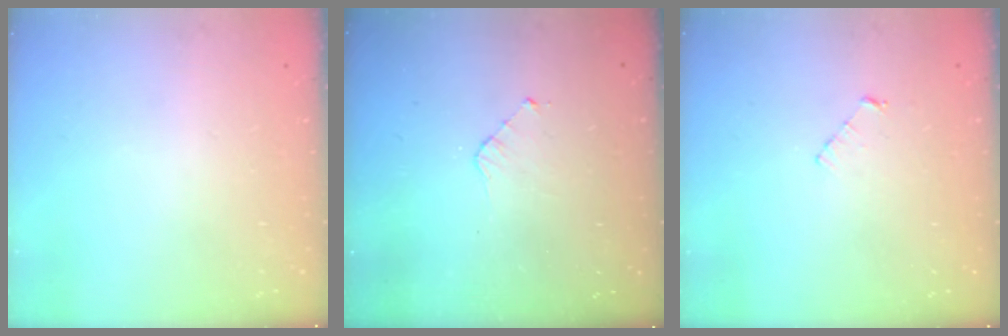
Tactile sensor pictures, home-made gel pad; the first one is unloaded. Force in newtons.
{"total": 3.5, "press": 3.5, "slide": 0.2}
{"total": 3.3, "press": 3.2, "slide": 0.3}